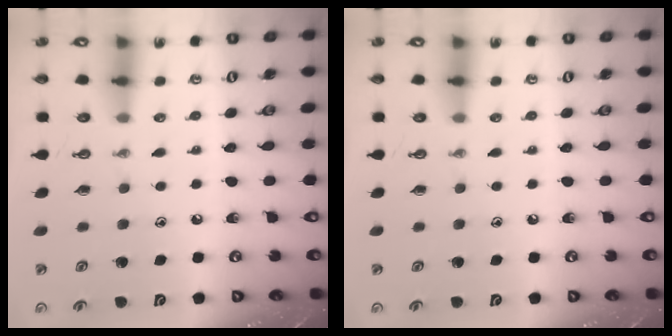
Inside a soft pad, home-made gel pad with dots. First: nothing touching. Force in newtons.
{"total": 0.0}